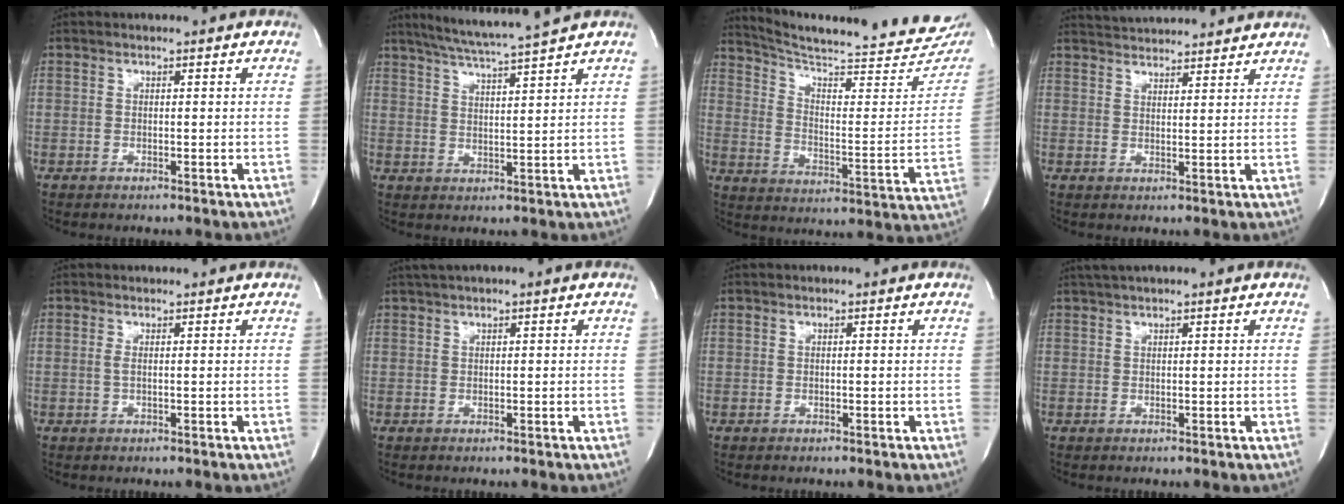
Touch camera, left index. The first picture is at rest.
{"total": 8.6, "force": [7.4, -1.8, 4.0], "torque": [-0.077, -0.006, 0.121]}
{"total": 26.7, "force": [24.2, 1.7, 11.0], "torque": [-0.172, -0.099, 0.313]}
{"total": 11.2, "force": [10.8, 1.1, 2.9], "torque": [-0.052, 0.027, 0.150]}
{"total": 0.0}
{"total": 2.4, "force": [1.5, 0.2, 1.8], "torque": [-0.039, 0.021, 0.029]}
{"total": 0.0}
{"total": 2.9, "force": [2.4, -0.3, 1.6], "torque": [-0.025, 0.026, 0.045]}